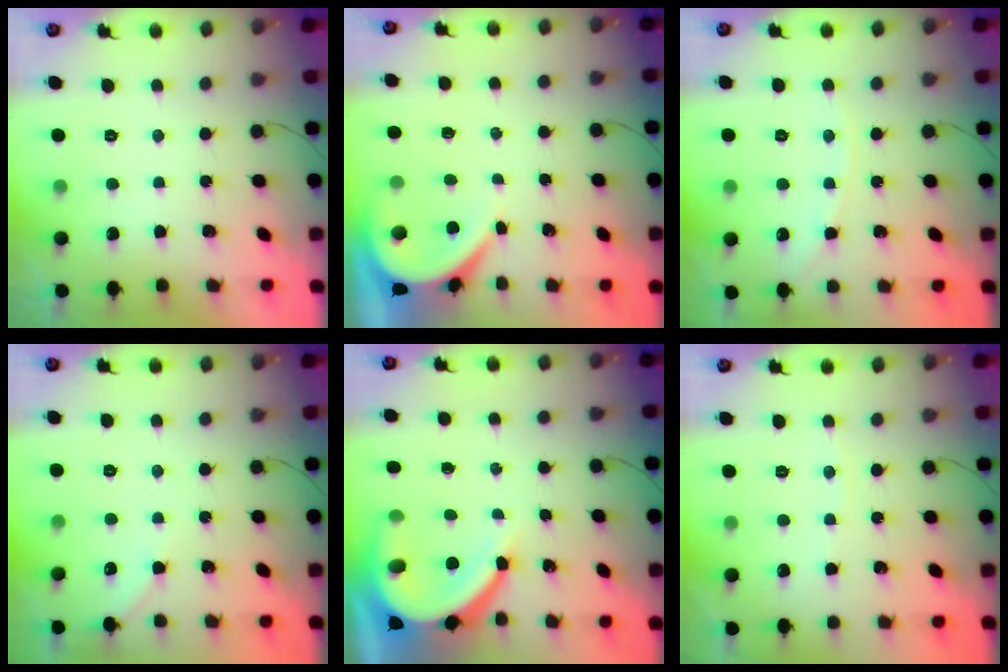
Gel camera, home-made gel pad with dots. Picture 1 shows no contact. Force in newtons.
{"total": 3.8, "press": 3.7, "slide": 0.4}
{"total": 5.8, "press": 5.8, "slide": 0.7}
{"total": 2.9, "press": 2.8, "slide": 0.4}
{"total": 13.2, "press": 13.1, "slide": 1.3}
{"total": 2.0, "press": 2.0, "slide": 0.3}